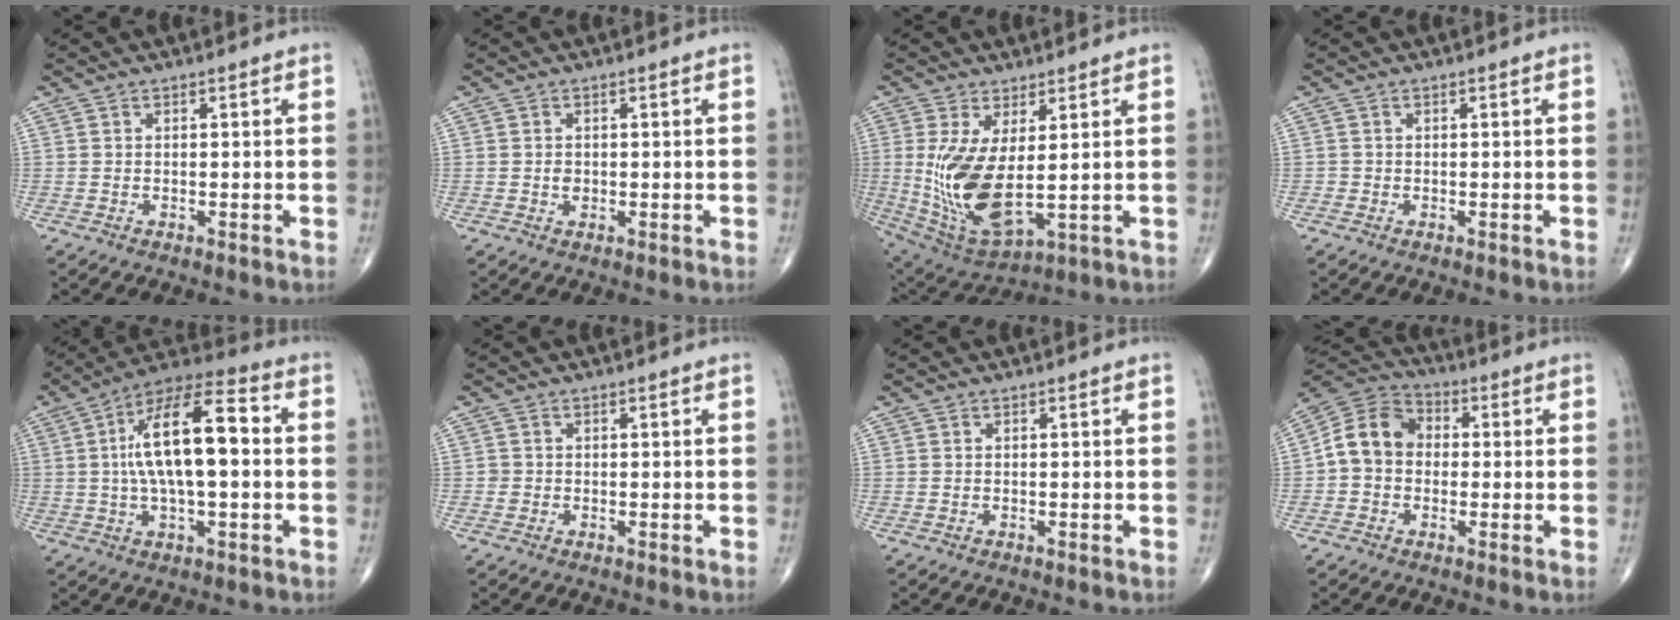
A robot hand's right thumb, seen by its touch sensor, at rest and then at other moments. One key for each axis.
{"total": 1.5, "fx": -0.1, "fy": 1.2, "fz": 0.9, "tx": -0.010, "ty": 0.002, "tz": 0.000}
{"total": 14.4, "fx": 0.7, "fy": 6.0, "fz": 13.1, "tx": -0.267, "ty": -0.029, "tz": 0.037}
{"total": 0.5, "fx": -0.2, "fy": 0.5, "fz": 0.0, "tx": 0.001, "ty": 0.003, "tz": -0.005}
{"total": 17.2, "fx": 1.1, "fy": 6.6, "fz": 15.9, "tx": -0.277, "ty": 0.035, "tz": 0.012}
{"total": 1.0, "fx": -0.2, "fy": 1.0, "fz": 0.1, "tx": 0.004, "ty": 0.005, "tz": -0.005}
{"total": 0.0}
{"total": 10.2, "fx": -0.3, "fy": 8.3, "fz": 5.9, "tx": -0.090, "ty": 0.034, "tz": -0.020}